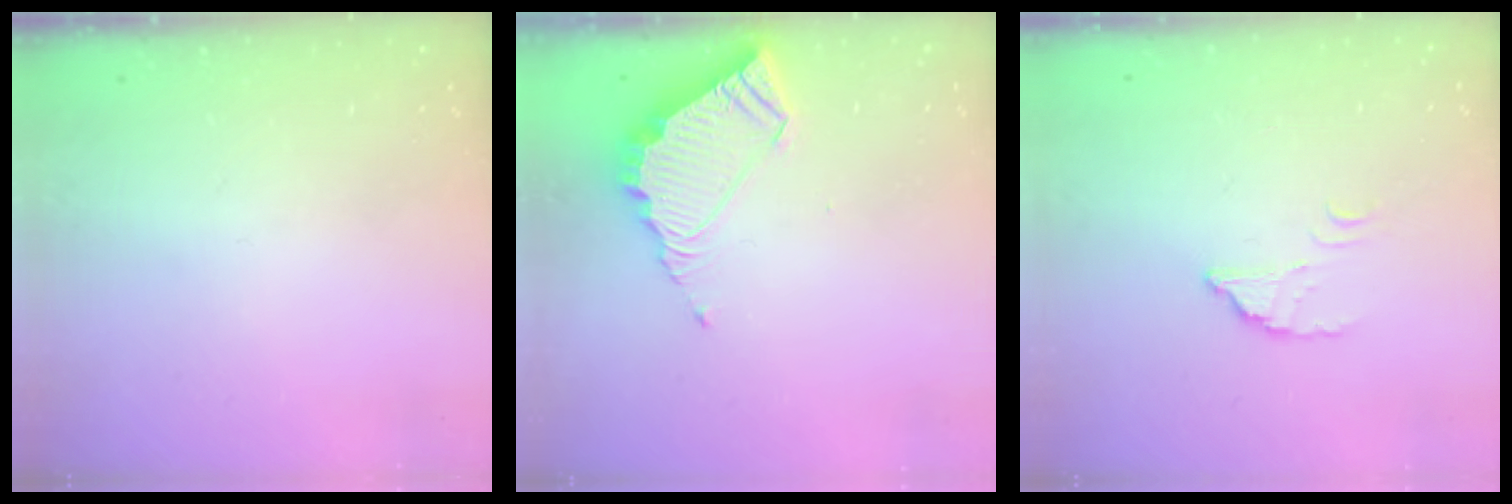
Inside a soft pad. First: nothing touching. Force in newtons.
{"total": 7.9, "press": 7.9, "slide": 0.1}
{"total": 2.5, "press": 2.5, "slide": 0.2}